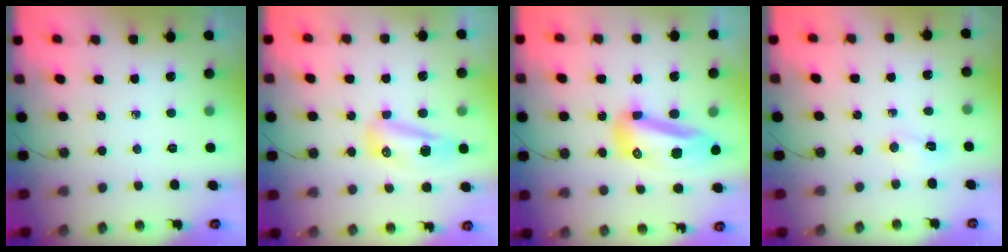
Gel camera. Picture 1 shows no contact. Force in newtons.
{"total": 24.6, "press": 13.1, "slide": 20.8}
{"total": 13.3, "press": 13.2, "slide": 1.5}
{"total": 2.7, "press": 2.7, "slide": 0.5}